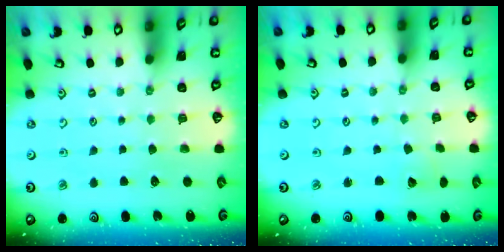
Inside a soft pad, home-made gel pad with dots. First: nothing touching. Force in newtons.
{"total": 2.6, "press": 2.6, "slide": 0.3}